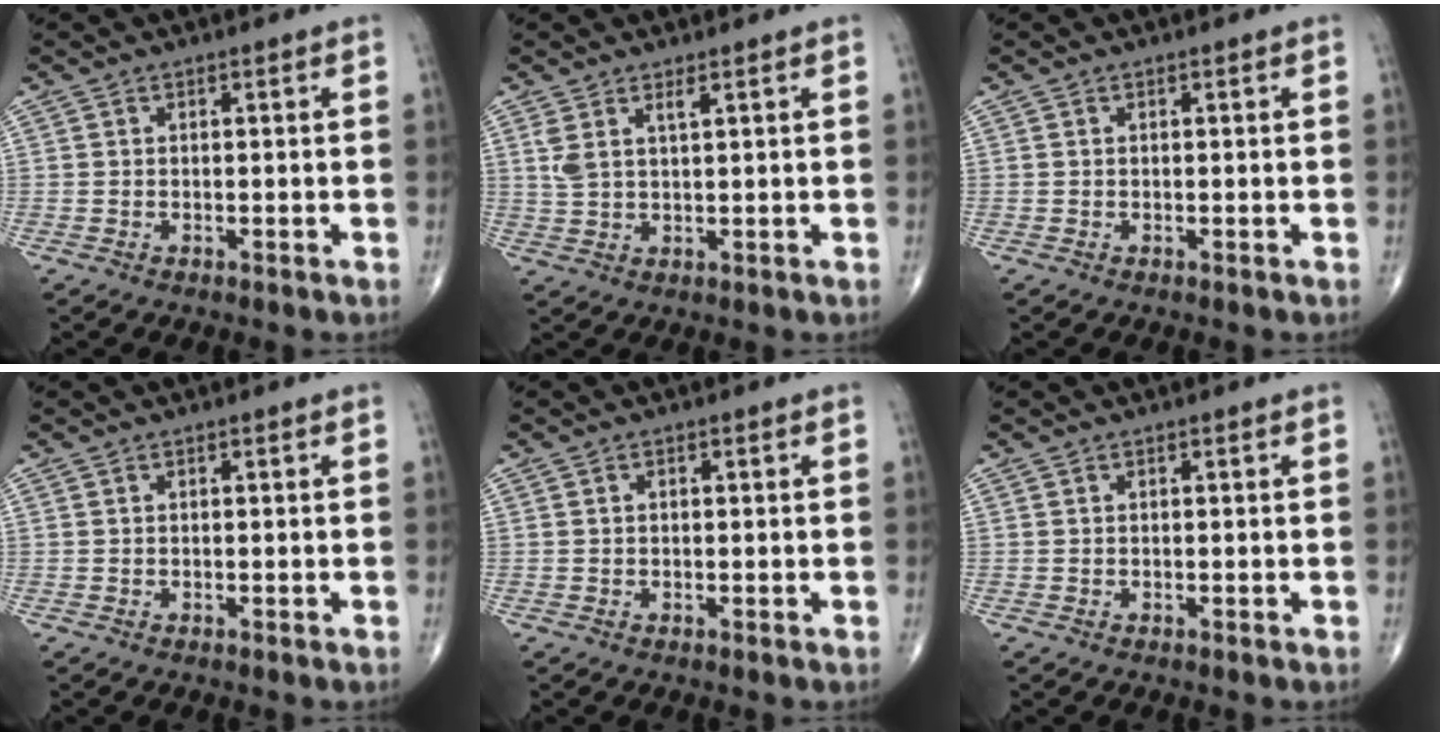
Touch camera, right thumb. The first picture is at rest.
{"total": 3.7, "force": [1.9, 1.1, 3.0], "torque": [-0.067, -0.003, 0.046]}
{"total": 0.0}
{"total": 0.0}
{"total": 0.0}
{"total": 0.0}